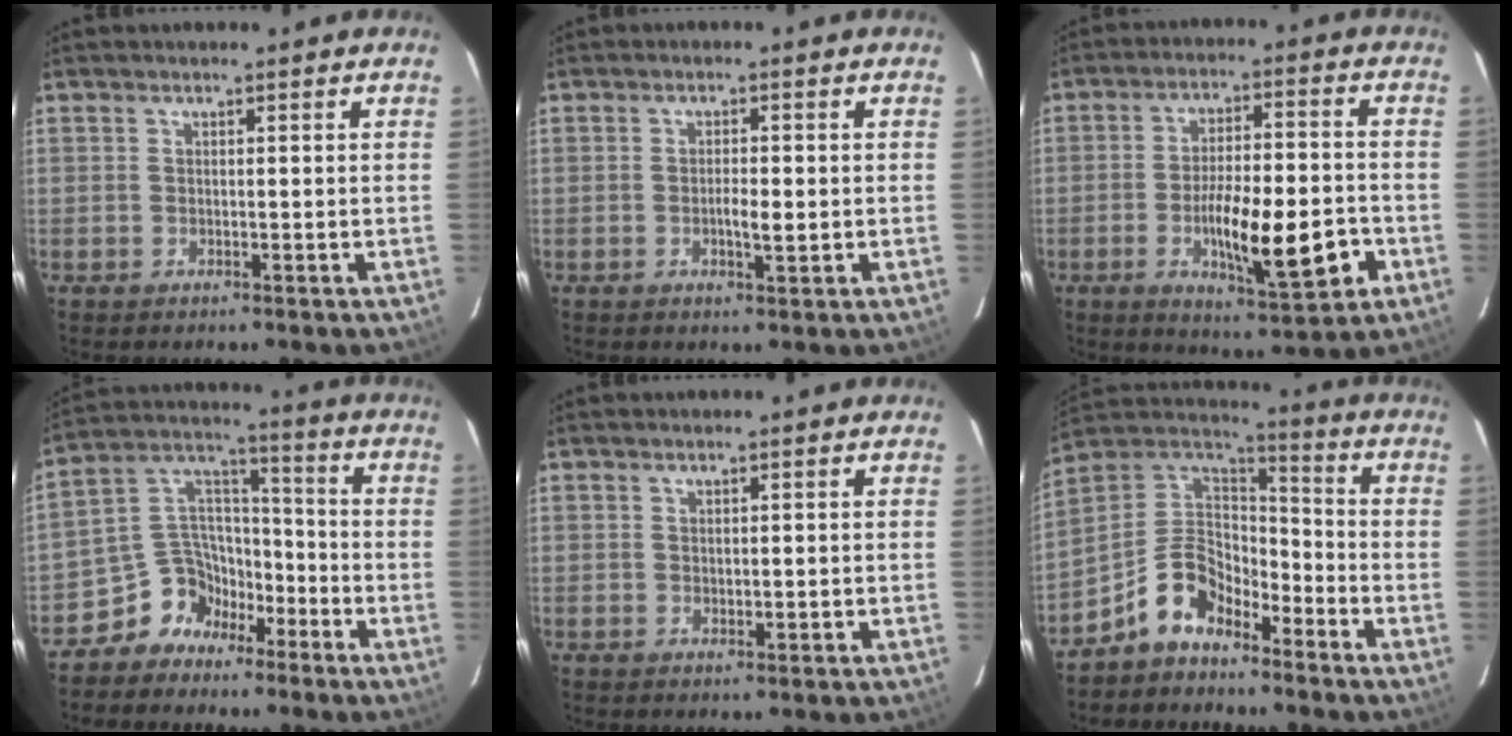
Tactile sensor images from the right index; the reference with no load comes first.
{"total": 3.0, "force": [-0.4, 0.9, 2.9], "torque": [-0.055, 0.001, -0.005]}
{"total": 14.9, "force": [-4.7, 3.6, 13.7], "torque": [-0.220, -0.001, -0.069]}
{"total": 9.5, "force": [-6.4, 6.6, 2.2], "torque": [-0.051, 0.053, -0.120]}
{"total": 1.1, "force": [0.0, 0.7, 0.8], "torque": [-0.018, -0.002, 0.002]}
{"total": 10.7, "force": [-7.3, 5.9, 5.2], "torque": [-0.117, 0.039, -0.143]}